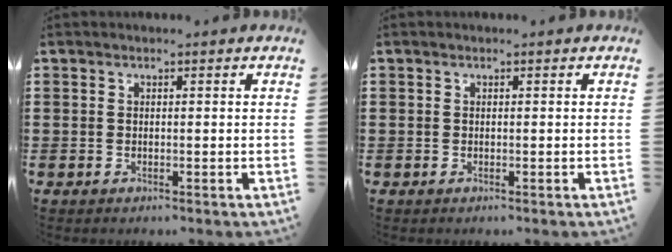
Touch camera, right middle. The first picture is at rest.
{"total": 0.0}